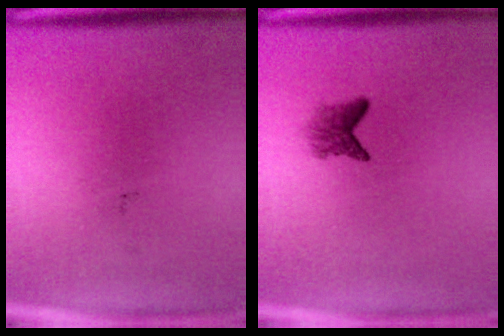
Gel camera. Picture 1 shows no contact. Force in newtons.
{"total": 2.2}